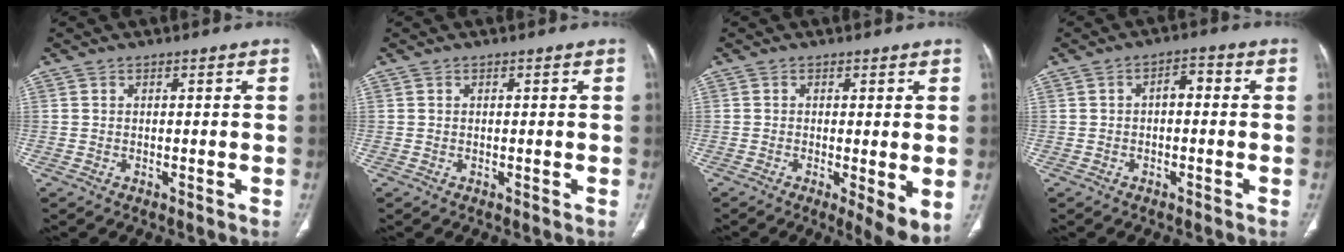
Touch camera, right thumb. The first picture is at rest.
{"total": 0.0}
{"total": 6.3, "force": [-0.9, 1.6, 6.0], "torque": [-0.095, -0.021, -0.015]}
{"total": 3.2, "force": [-0.2, 1.8, 2.6], "torque": [-0.032, 0.017, -0.011]}